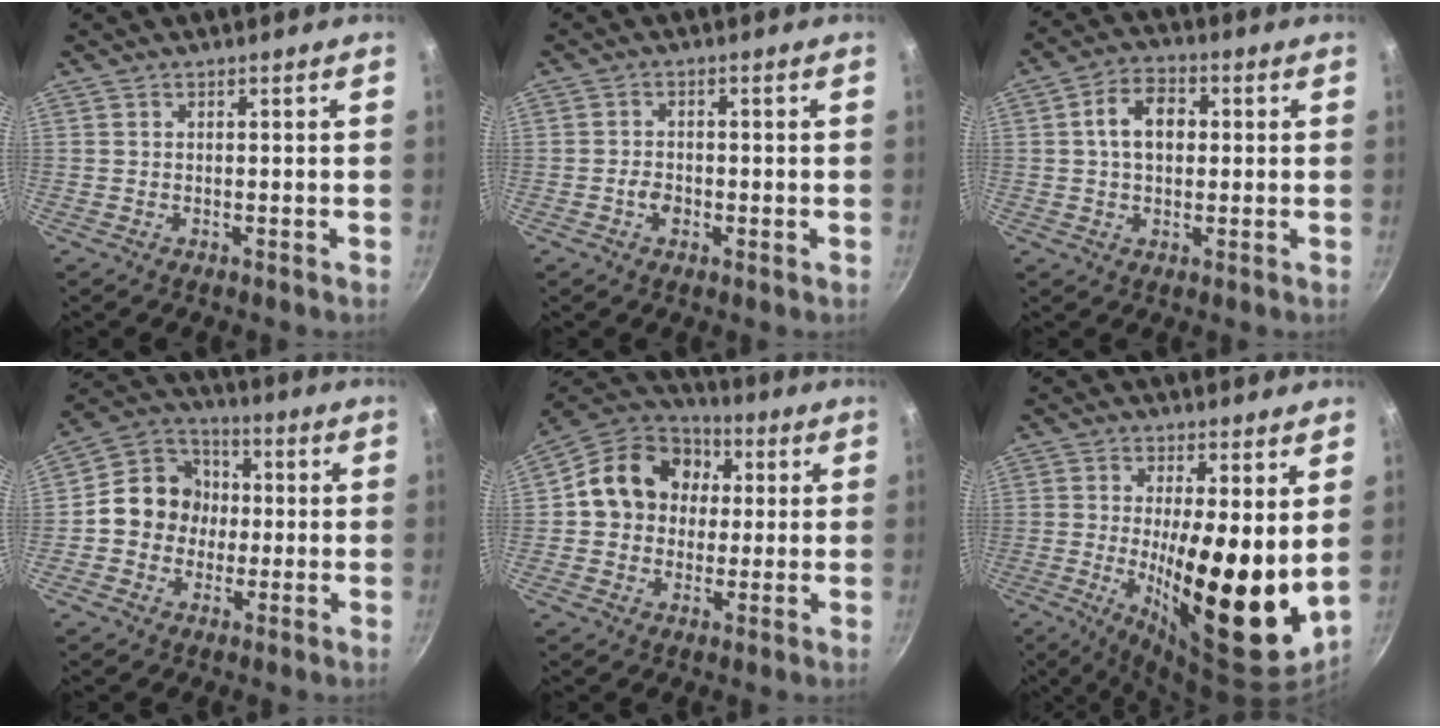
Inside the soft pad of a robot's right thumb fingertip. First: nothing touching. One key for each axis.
{"total": 2.7, "fx": -0.8, "fy": 1.9, "fz": 1.8, "tx": -0.027, "ty": 0.008, "tz": -0.017}
{"total": 8.1, "fx": 1.0, "fy": 5.6, "fz": 5.8, "tx": -0.078, "ty": 0.017, "tz": 0.007}
{"total": 11.8, "fx": -0.6, "fy": 10.5, "fz": 5.3, "tx": -0.047, "ty": 0.025, "tz": -0.031}
{"total": 15.5, "fx": 2.2, "fy": 13.2, "fz": 7.8, "tx": -0.101, "ty": 0.028, "tz": 0.020}
{"total": 18.5, "fx": 0.8, "fy": 5.7, "fz": 17.6, "tx": -0.252, "ty": -0.034, "tz": 0.016}